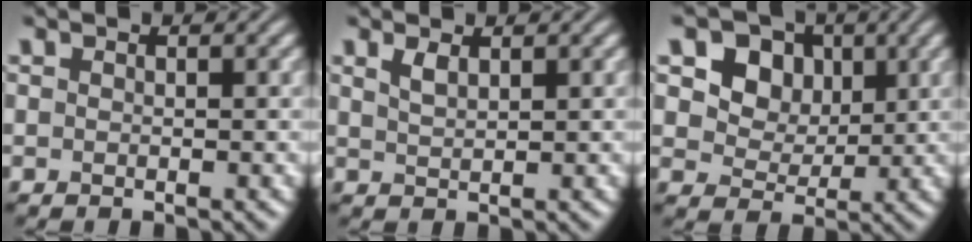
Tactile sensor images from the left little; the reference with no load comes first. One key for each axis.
{"total": 1.3, "fx": 0.9, "fy": 0.4, "fz": 0.8, "tx": -0.020, "ty": 0.000, "tz": 0.021}
{"total": 10.6, "fx": 4.8, "fy": 8.1, "fz": 4.9, "tx": -0.103, "ty": 0.015, "tz": 0.080}